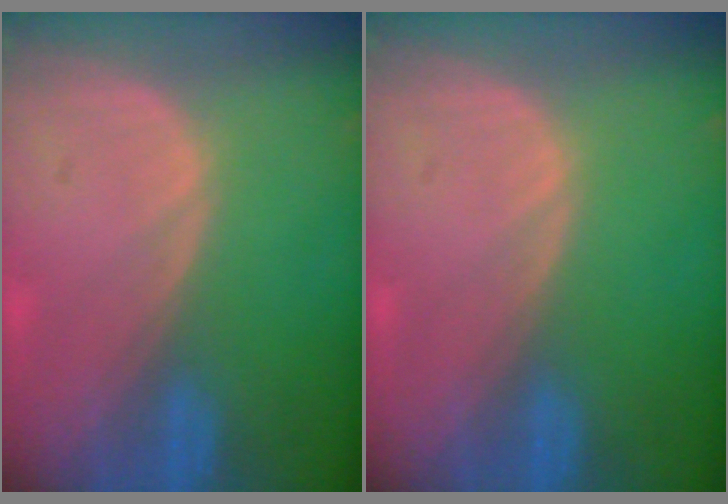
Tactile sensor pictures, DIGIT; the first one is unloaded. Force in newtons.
{"total": 0.0}